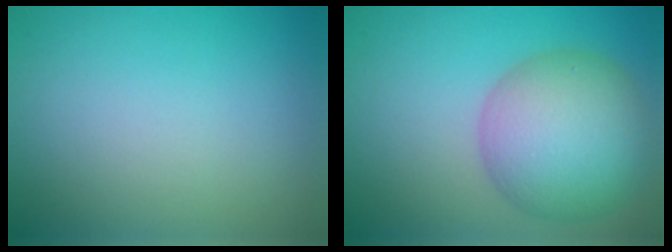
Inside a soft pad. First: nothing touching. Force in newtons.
{"total": 9.3, "press": 9.3, "slide": 0.4}